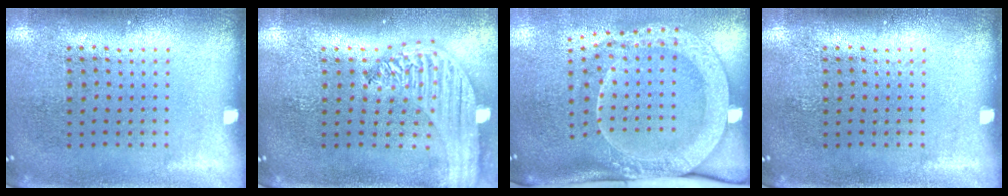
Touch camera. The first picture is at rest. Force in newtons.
{"total": 2.4, "press": 2.1, "slide": 1.2}
{"total": 3.0, "press": 2.1, "slide": 2.1}
{"total": 0.0}